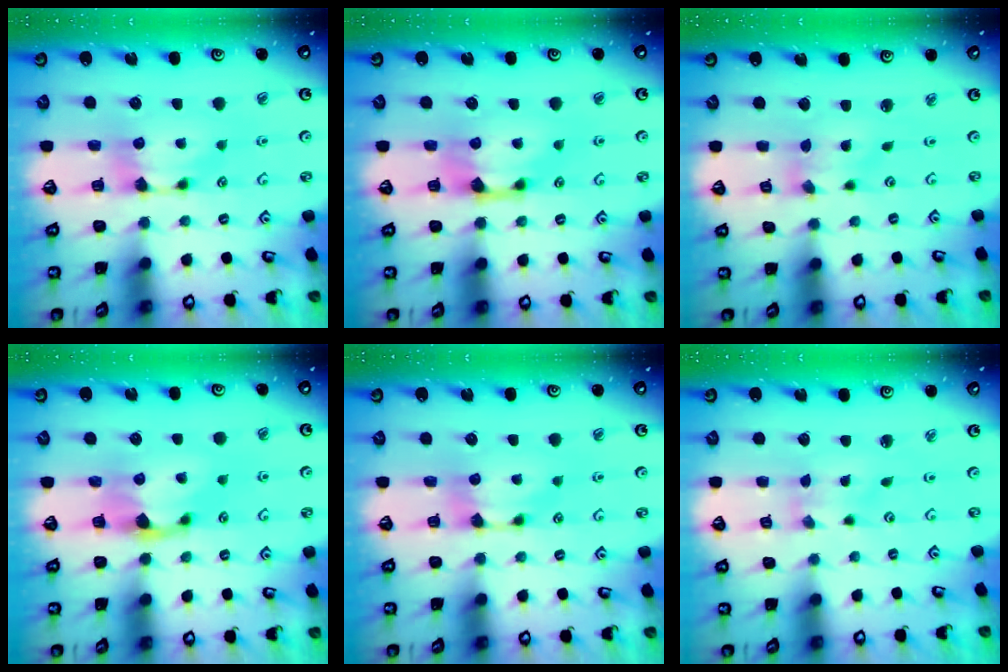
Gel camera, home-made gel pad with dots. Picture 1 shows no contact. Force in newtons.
{"total": 1.5, "press": 0.7, "slide": 1.4}
{"total": 1.2, "press": 0.0, "slide": 1.2}
{"total": 0.9, "press": 0.5, "slide": 0.8}
{"total": 0.0}
{"total": 2.8, "press": 2.7, "slide": 0.9}